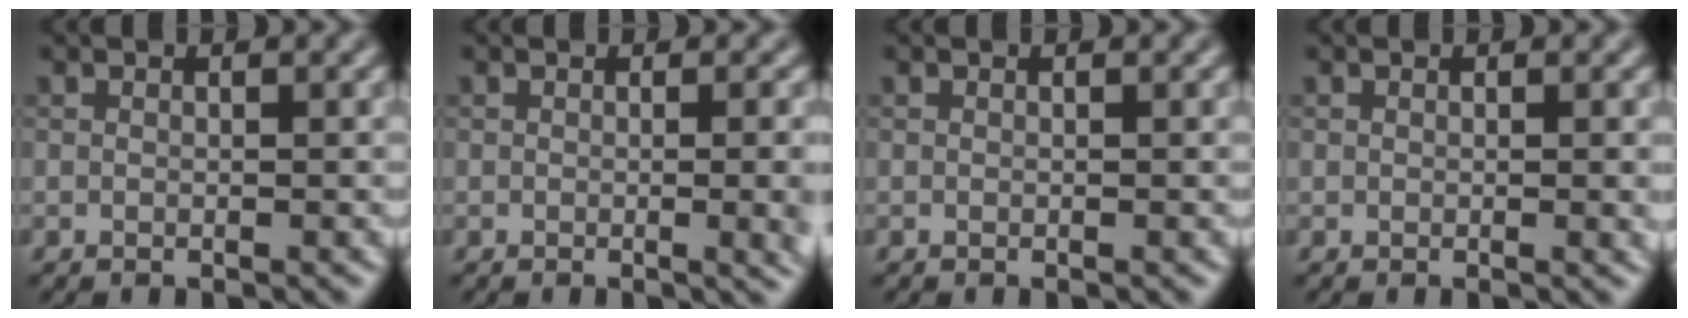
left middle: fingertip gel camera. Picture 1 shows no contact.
{"total": 4.5, "force": [-0.2, 1.8, 4.1], "torque": [-0.031, -0.004, 0.000]}
{"total": 0.0}
{"total": 0.9, "force": [0.2, 0.3, 0.8], "torque": [-0.008, -0.005, 0.003]}